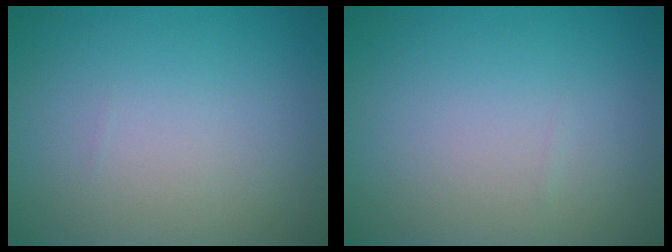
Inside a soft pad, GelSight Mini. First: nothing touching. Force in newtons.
{"total": 0.0}